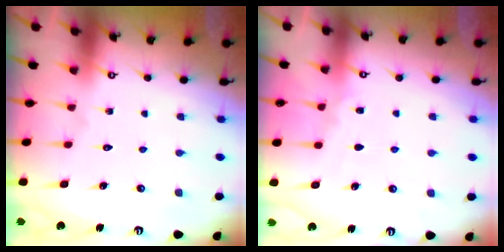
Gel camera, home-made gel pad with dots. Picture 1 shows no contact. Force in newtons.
{"total": 3.0, "press": 3.0, "slide": 0.4}